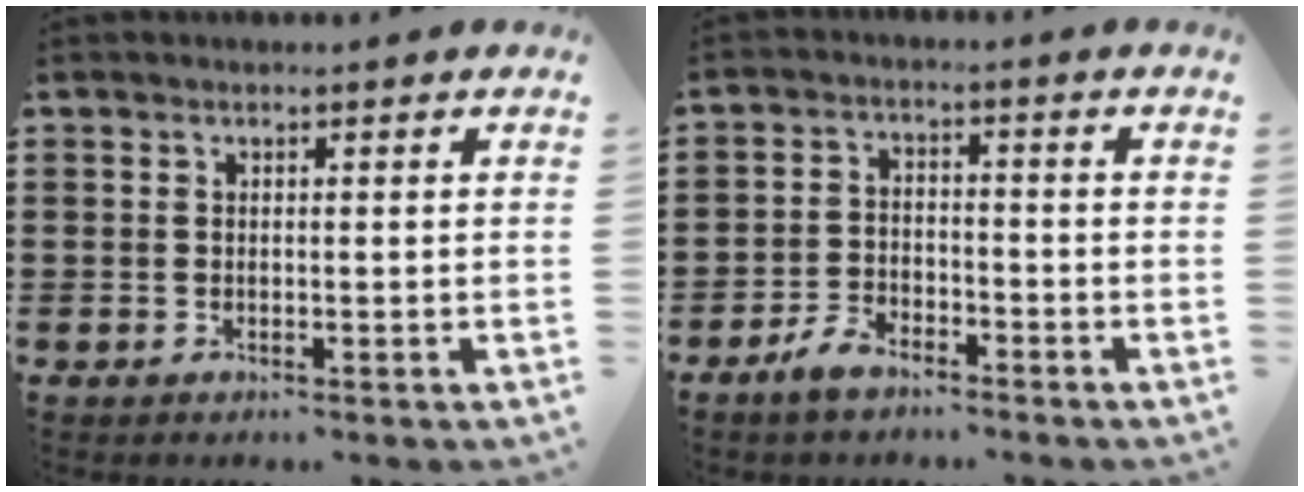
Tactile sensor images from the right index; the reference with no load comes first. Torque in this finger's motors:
{"motor_torque": [0.50, -0.80, 0.18, 0.03]}